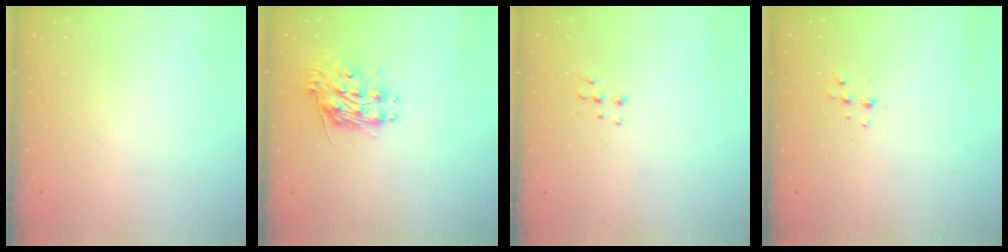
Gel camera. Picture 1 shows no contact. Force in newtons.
{"total": 10.4, "press": 10.4, "slide": 0.8}
{"total": 5.5, "press": 5.4, "slide": 1.0}
{"total": 4.3, "press": 4.2, "slide": 0.8}